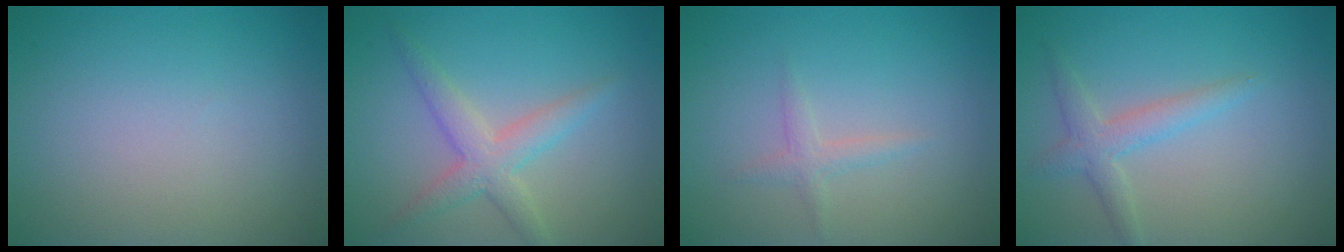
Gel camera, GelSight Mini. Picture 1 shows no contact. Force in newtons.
{"total": 3.3, "press": 3.3, "slide": 0.1}
{"total": 1.2, "press": 1.2, "slide": 0.0}
{"total": 2.4, "press": 2.4, "slide": 0.1}